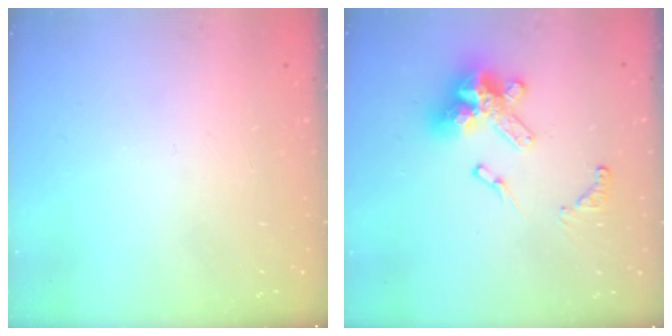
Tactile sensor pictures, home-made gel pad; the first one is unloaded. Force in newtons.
{"total": 14.1, "press": 14.1, "slide": 0.9}